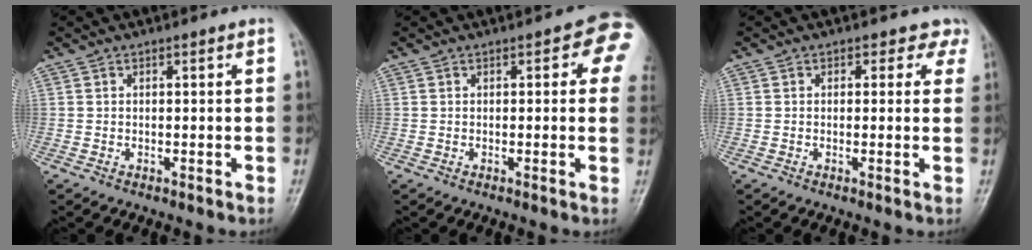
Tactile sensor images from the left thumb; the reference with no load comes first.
{"total": 6.1, "force": [1.8, 2.9, 5.0], "torque": [-0.020, 0.001, 0.008]}
{"total": 3.3, "force": [2.2, 2.4, 0.4], "torque": [0.029, -0.008, 0.003]}